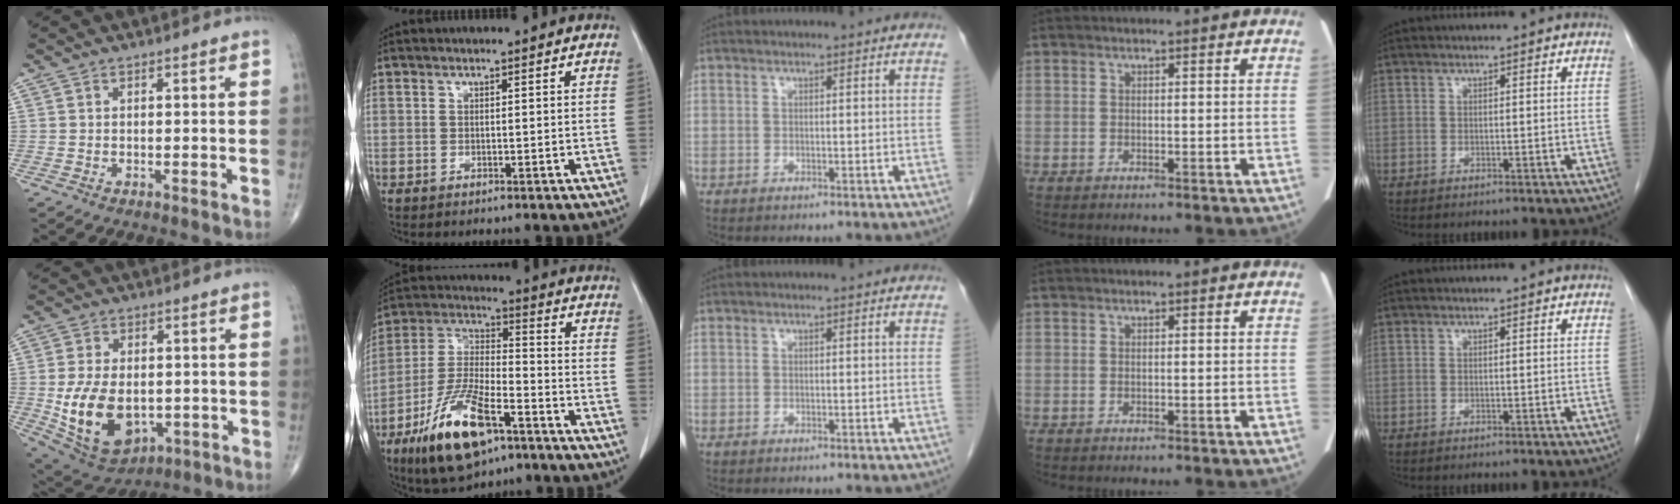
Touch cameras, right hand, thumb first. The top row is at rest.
{"thumb": {"total": 16.2, "force": [-2.3, 10.3, 12.3], "torque": [-0.208, -0.006, -0.013]}, "index": {"total": 16.7, "force": [-9.4, 5.5, 12.7], "torque": [-0.263, -0.013, -0.167]}}